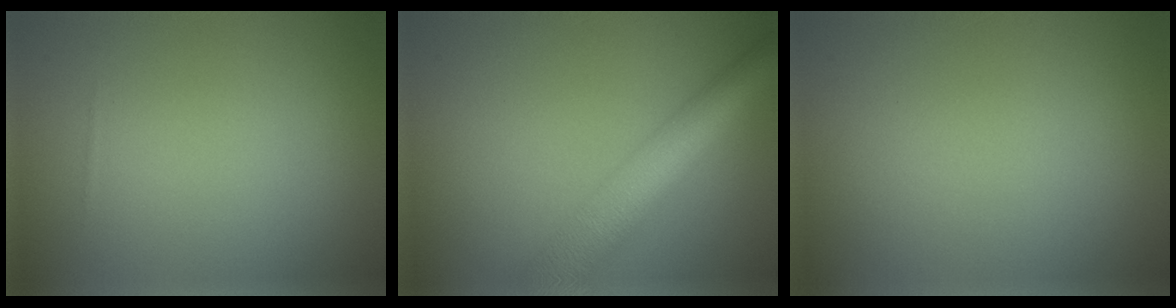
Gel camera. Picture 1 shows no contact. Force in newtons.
{"total": 7.5, "press": 7.5, "slide": 0.2}
{"total": 0.0}